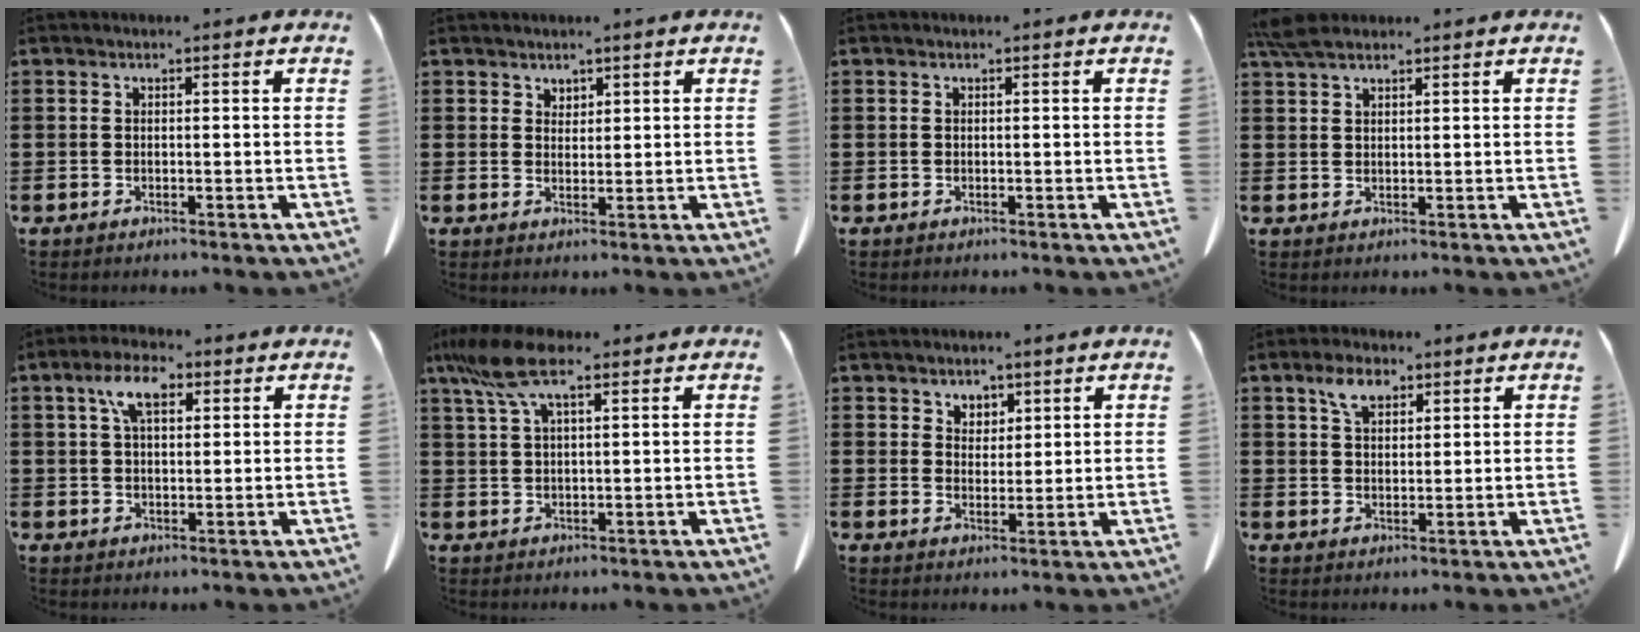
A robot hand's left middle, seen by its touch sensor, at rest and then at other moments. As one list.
[{"total": 1.7, "force": [1.5, 0.7, 0.1], "torque": [-0.004, 0.002, 0.030]}, {"total": 0.0}, {"total": 3.8, "force": [2.8, 1.4, 2.1], "torque": [-0.049, 0.007, 0.052]}, {"total": 5.9, "force": [2.7, 2.7, 4.4], "torque": [-0.089, 0.011, 0.044]}, {"total": 8.2, "force": [4.7, 2.3, 6.3], "torque": [-0.146, -0.004, 0.080]}, {"total": 3.1, "force": [2.4, 2.0, 0.2], "torque": [-0.006, 0.002, 0.044]}, {"total": 4.6, "force": [2.8, 2.4, 2.8], "torque": [-0.065, 0.010, 0.049]}]